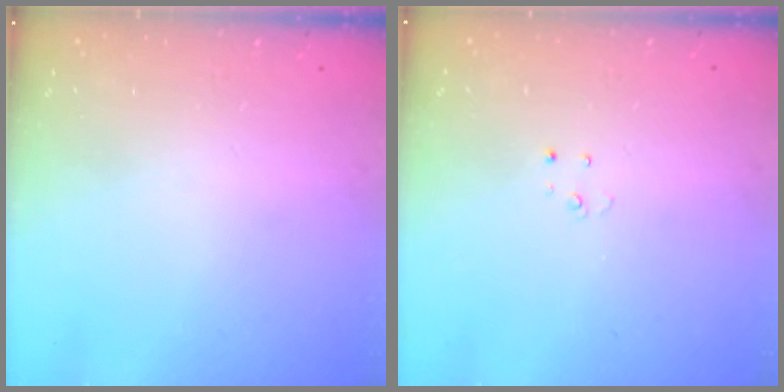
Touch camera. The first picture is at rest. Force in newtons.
{"total": 2.3, "press": 2.3, "slide": 0.2}